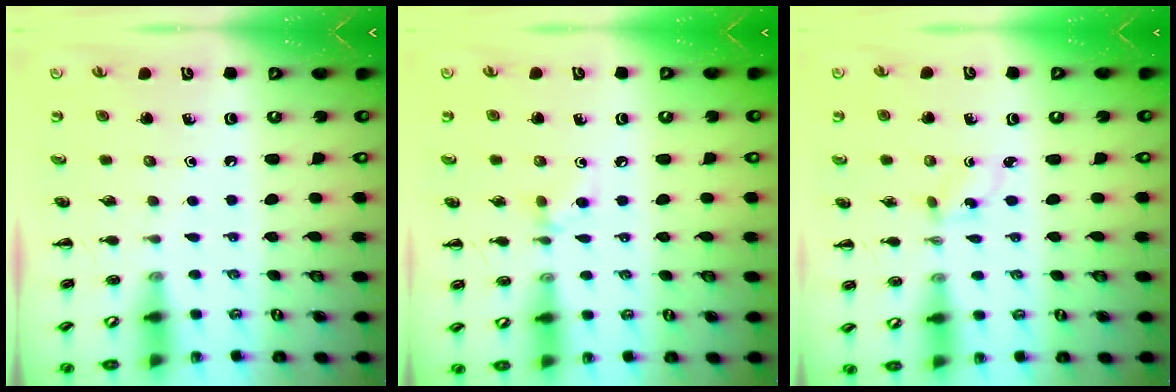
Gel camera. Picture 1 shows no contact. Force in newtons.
{"total": 6.1, "press": 5.8, "slide": 2.0}
{"total": 2.0, "press": 1.8, "slide": 0.8}